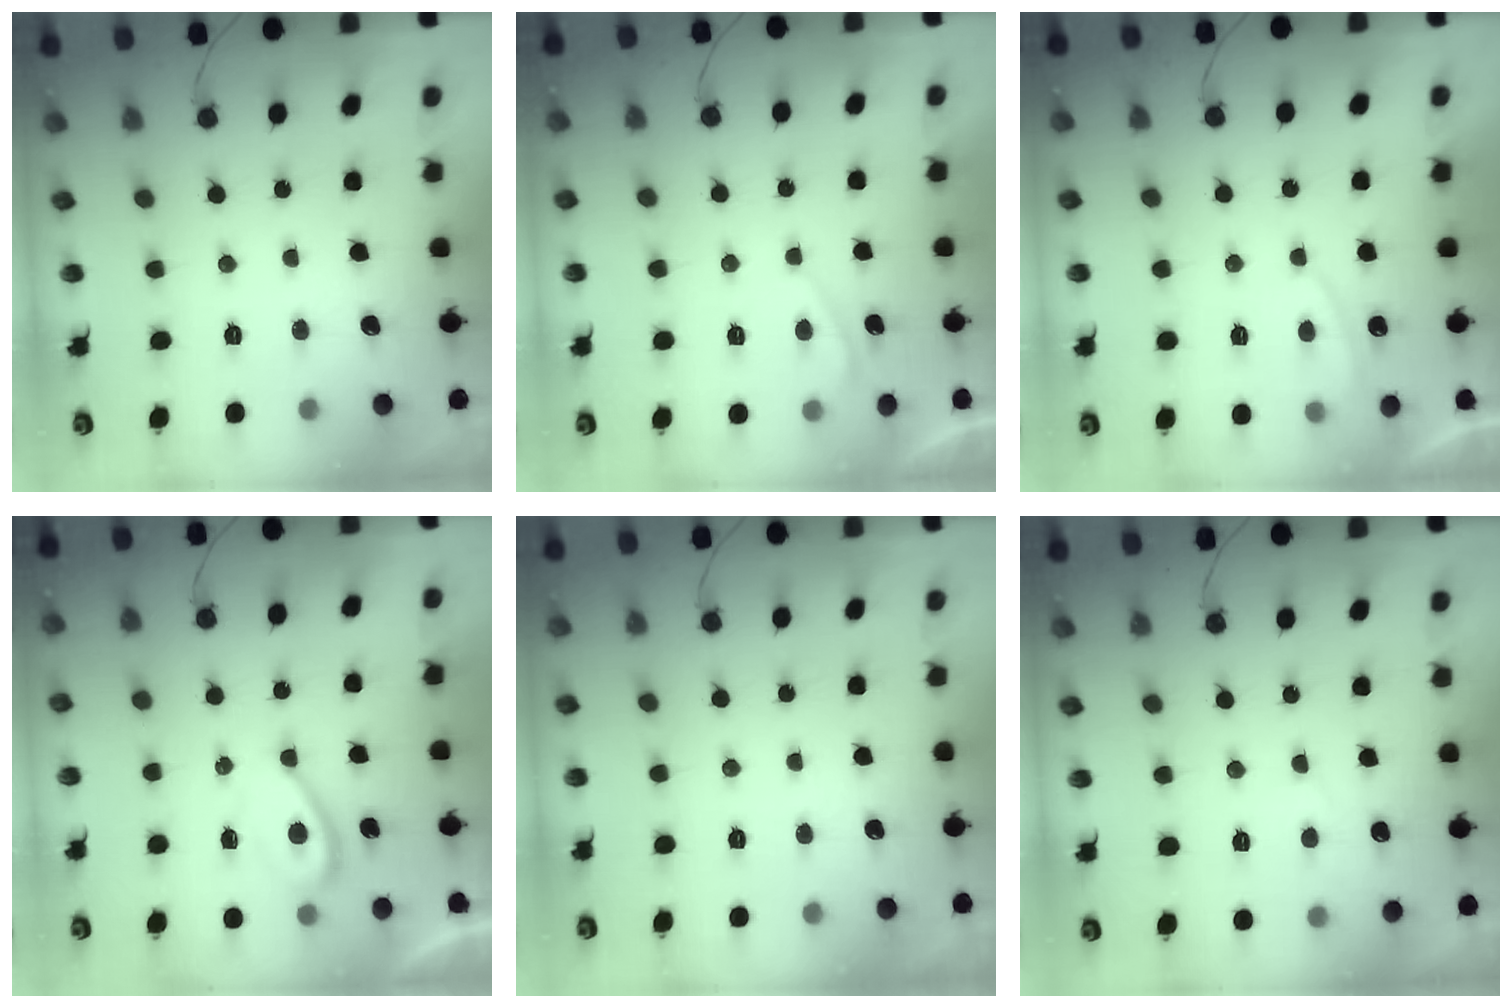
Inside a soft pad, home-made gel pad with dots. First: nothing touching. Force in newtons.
{"total": 0.0}
{"total": 2.7, "press": 2.6, "slide": 0.8}
{"total": 3.6, "press": 3.5, "slide": 0.6}
{"total": 0.0}
{"total": 2.5, "press": 2.4, "slide": 0.4}